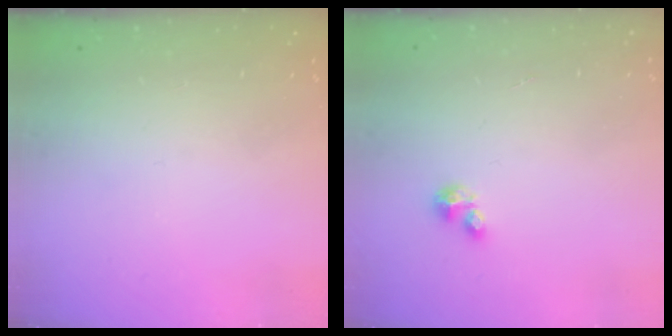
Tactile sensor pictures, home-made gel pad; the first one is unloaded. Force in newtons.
{"total": 2.1, "press": 2.1, "slide": 0.2}